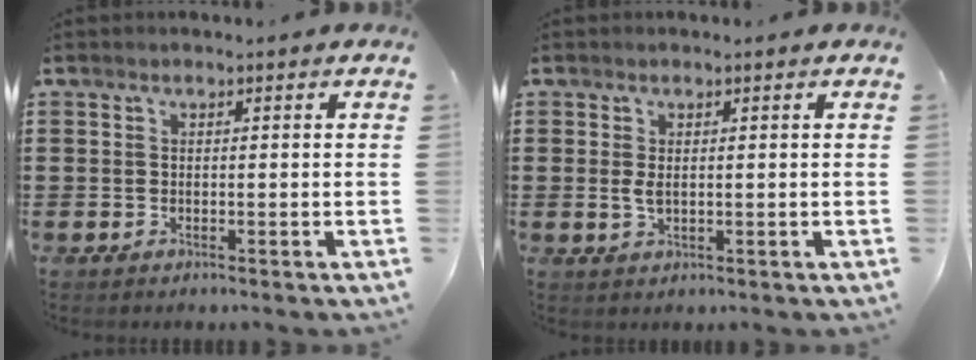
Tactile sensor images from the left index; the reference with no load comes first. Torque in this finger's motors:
{"motor_torque": [0.40, -0.06, 0.15, 0.05]}